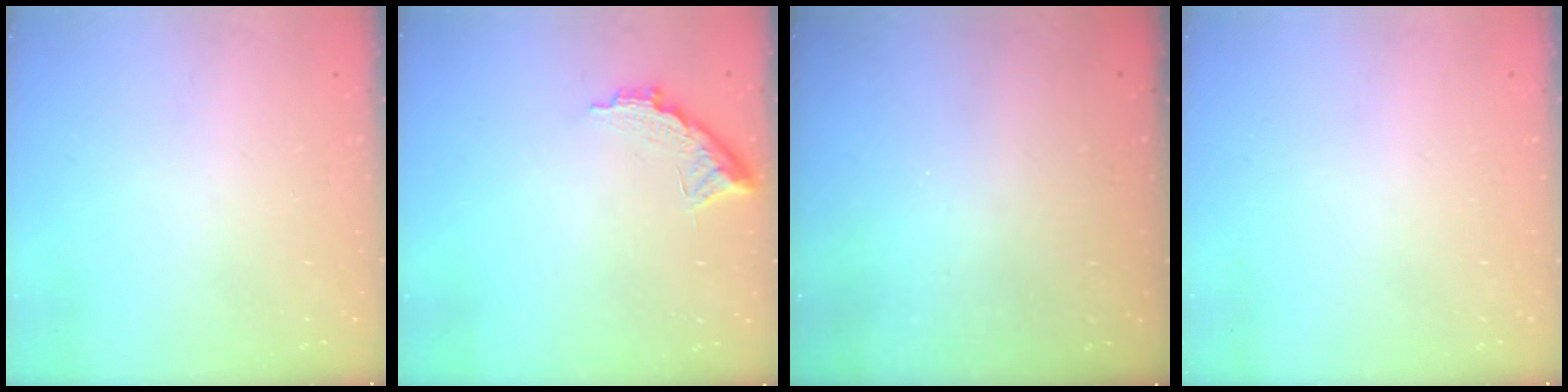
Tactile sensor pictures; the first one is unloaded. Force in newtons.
{"total": 8.3, "press": 8.3, "slide": 0.4}
{"total": 3.2, "press": 3.2, "slide": 0.1}
{"total": 0.0}